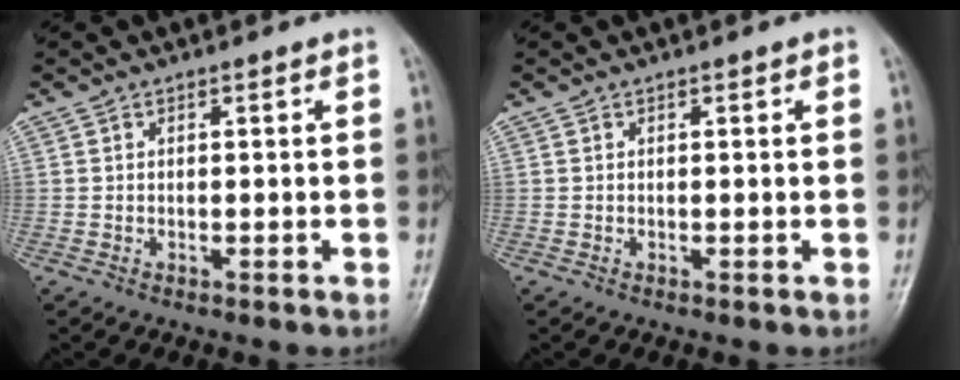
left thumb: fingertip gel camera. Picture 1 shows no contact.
{"total": 0.6, "force": [0.3, 0.3, 0.5], "torque": [-0.004, 0.000, 0.002]}